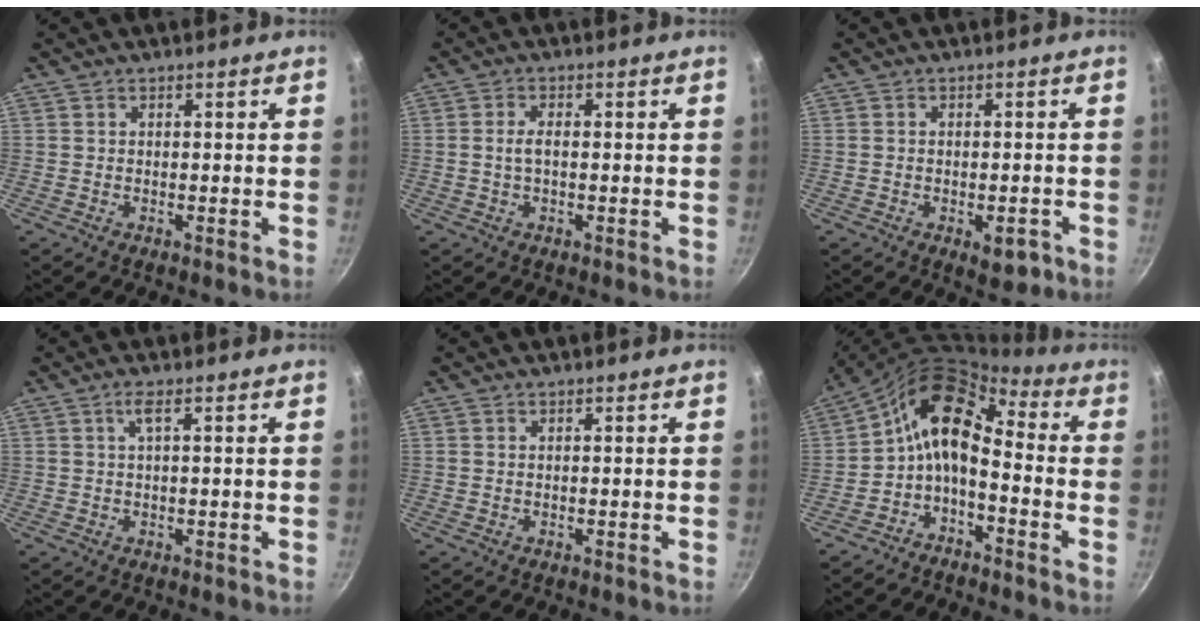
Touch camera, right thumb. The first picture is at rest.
{"total": 1.3, "force": [-0.1, 0.9, 1.0], "torque": [-0.020, 0.004, -0.003]}
{"total": 4.3, "force": [-1.9, 2.2, 3.2], "torque": [-0.026, 0.008, -0.020]}
{"total": 2.0, "force": [0.5, 0.2, 1.9], "torque": [-0.037, 0.002, 0.011]}
{"total": 0.0}
{"total": 11.6, "force": [-2.4, 7.1, 8.8], "torque": [-0.154, 0.065, -0.062]}